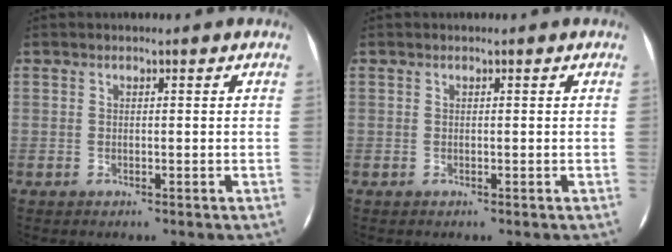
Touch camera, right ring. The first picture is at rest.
{"total": 0.0}